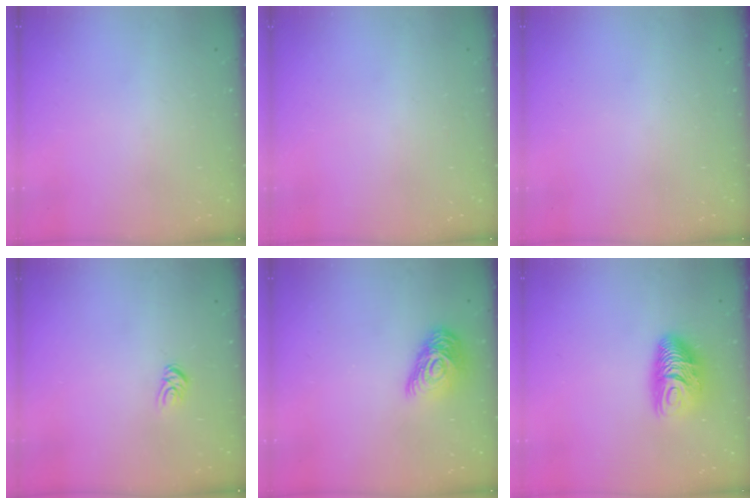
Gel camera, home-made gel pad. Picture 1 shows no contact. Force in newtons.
{"total": 0.0}
{"total": 0.0}
{"total": 4.8, "press": 4.8, "slide": 0.3}
{"total": 13.1, "press": 13.1, "slide": 0.6}
{"total": 10.0, "press": 10.0, "slide": 0.4}